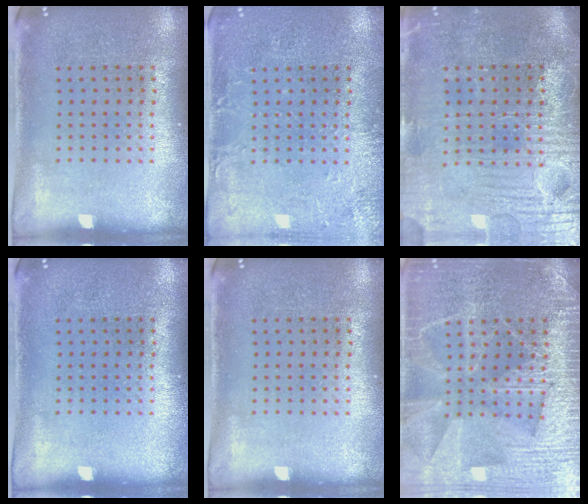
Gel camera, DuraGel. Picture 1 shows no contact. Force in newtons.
{"total": 2.5, "press": 2.5, "slide": 0.3}
{"total": 4.0, "press": 3.8, "slide": 1.2}
{"total": 0.0}
{"total": 0.0}
{"total": 6.6, "press": 6.5, "slide": 0.9}